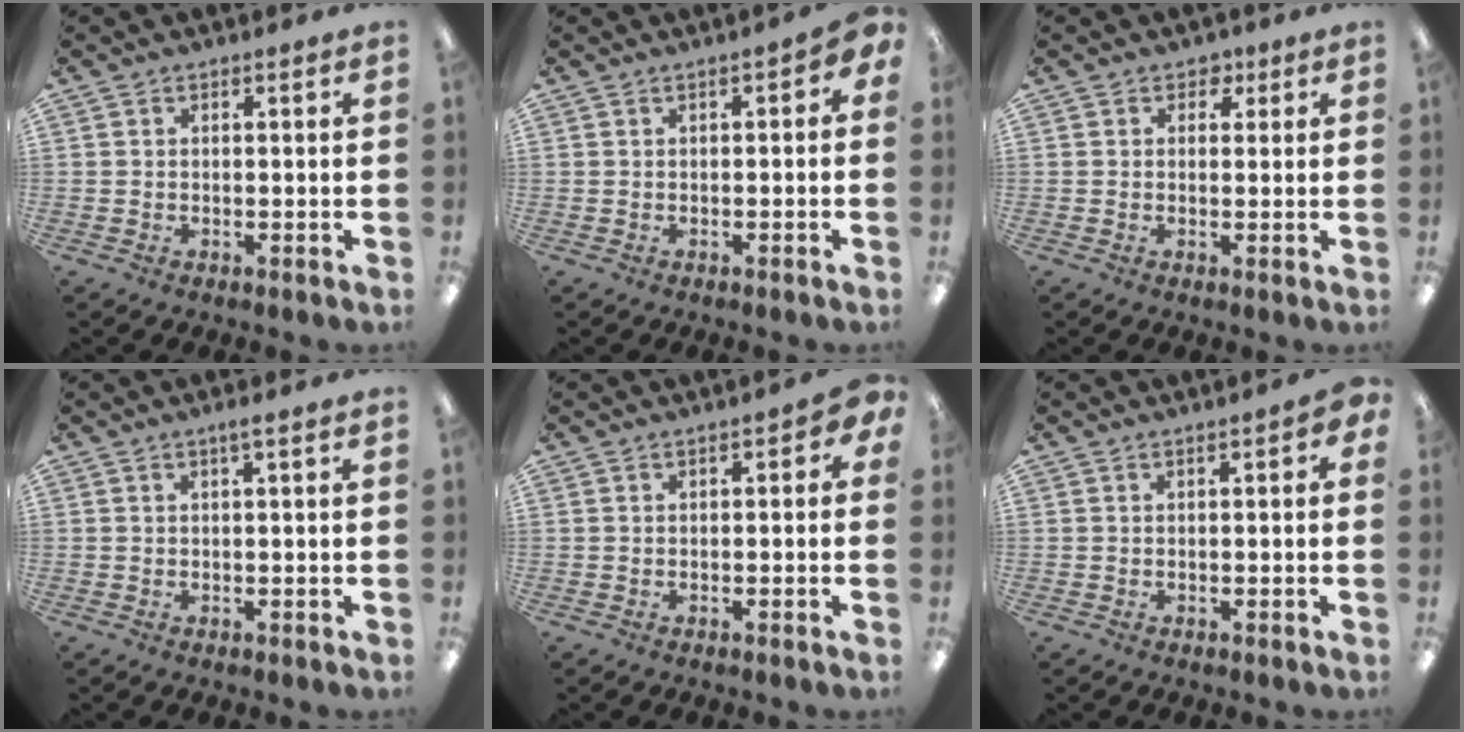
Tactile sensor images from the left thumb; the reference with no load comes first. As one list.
[{"total": 1.8, "force": [-0.5, 1.0, 1.3], "torque": [-0.025, 0.007, -0.011]}, {"total": 2.5, "force": [1.2, 2.1, 0.7], "torque": [0.008, -0.003, 0.018]}, {"total": 1.5, "force": [0.6, 0.1, 1.4], "torque": [-0.028, 0.002, 0.010]}, {"total": 2.1, "force": [-0.5, 1.3, 1.5], "torque": [-0.020, 0.005, -0.011]}, {"total": 1.3, "force": [-0.2, 0.7, 1.1], "torque": [-0.021, 0.004, -0.003]}]